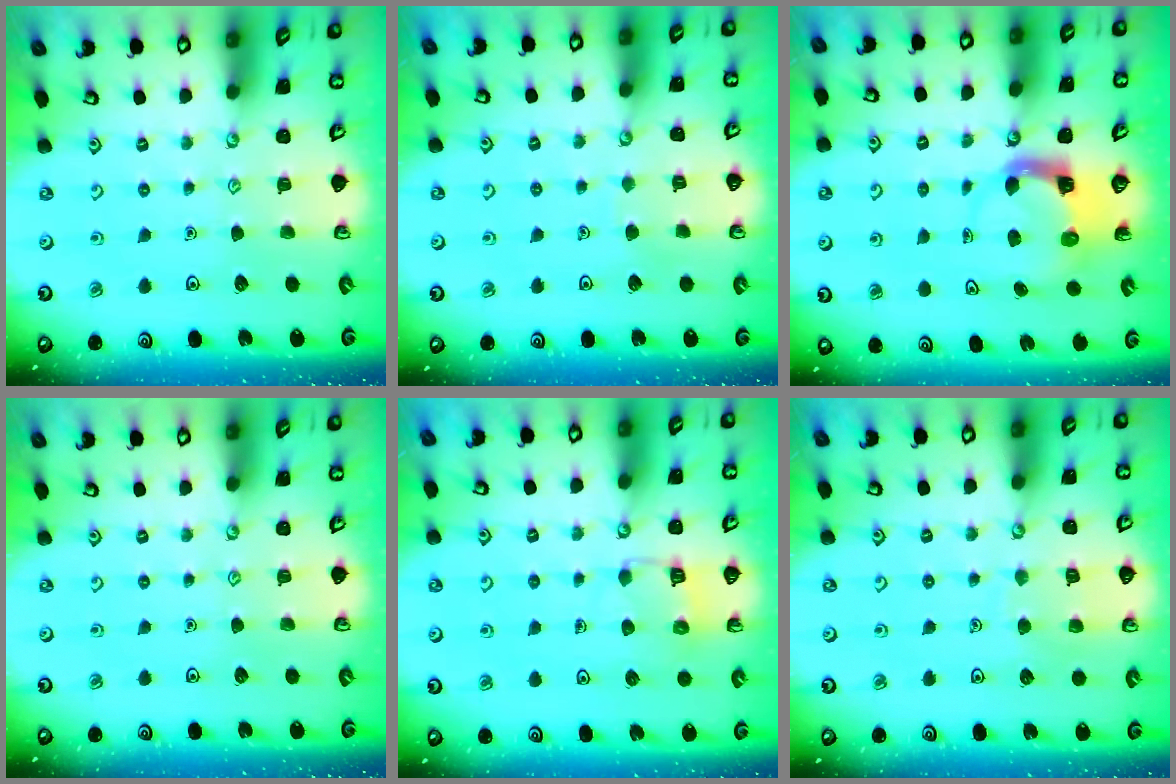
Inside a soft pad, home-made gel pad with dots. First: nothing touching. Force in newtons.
{"total": 2.3, "press": 2.3, "slide": 0.1}
{"total": 3.7, "press": 3.7, "slide": 0.6}
{"total": 0.0}
{"total": 6.3, "press": 6.3, "slide": 0.5}
{"total": 7.0, "press": 7.0, "slide": 0.5}